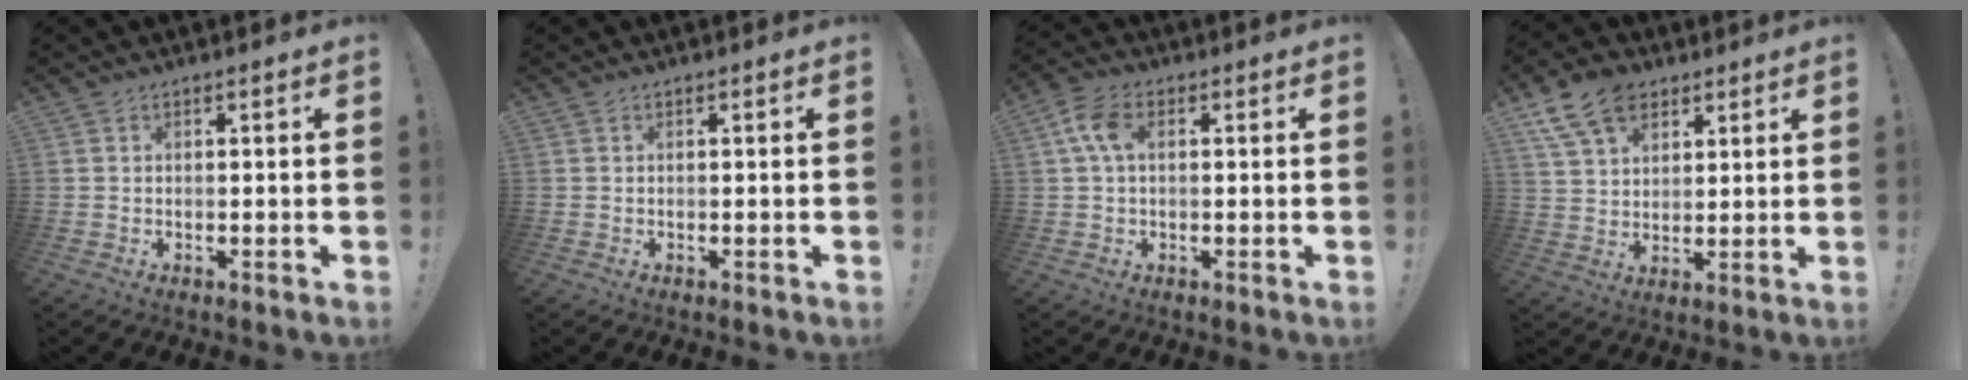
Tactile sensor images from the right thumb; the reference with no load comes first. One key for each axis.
{"total": 0.0}
{"total": 7.2, "fx": 1.4, "fy": 4.5, "fz": 5.5, "tx": -0.110, "ty": 0.009, "tz": 0.027}
{"total": 13.1, "fx": 7.4, "fy": 8.9, "fz": 6.1, "tx": -0.101, "ty": -0.031, "tz": 0.145}